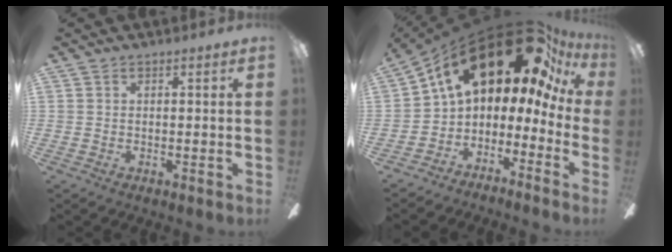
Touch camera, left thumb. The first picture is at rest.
{"total": 22.8, "force": [14.4, 10.8, 14.0], "torque": [-0.216, -0.103, 0.266]}